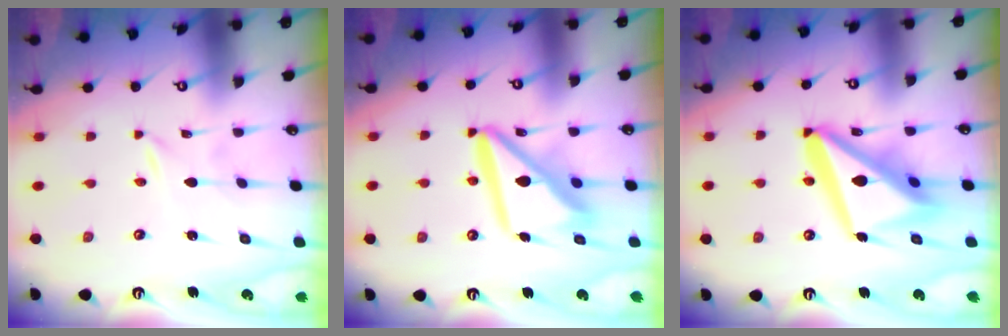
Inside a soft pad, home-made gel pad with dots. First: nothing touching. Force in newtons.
{"total": 14.6, "press": 14.5, "slide": 1.8}
{"total": 18.5, "press": 18.3, "slide": 2.3}